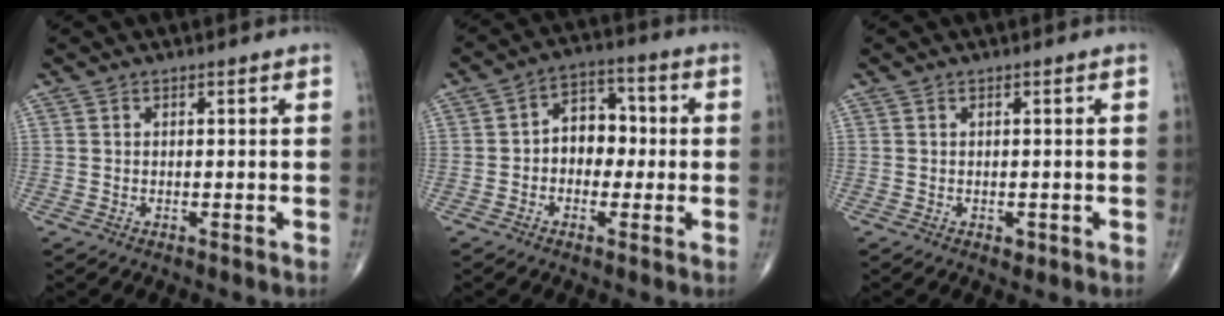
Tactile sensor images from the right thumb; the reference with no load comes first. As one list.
[{"total": 7.8, "force": [-0.4, 5.9, 5.2], "torque": [-0.044, 0.028, -0.019]}, {"total": 1.0, "force": [-0.3, 0.7, 0.7], "torque": [-0.003, 0.000, -0.004]}]